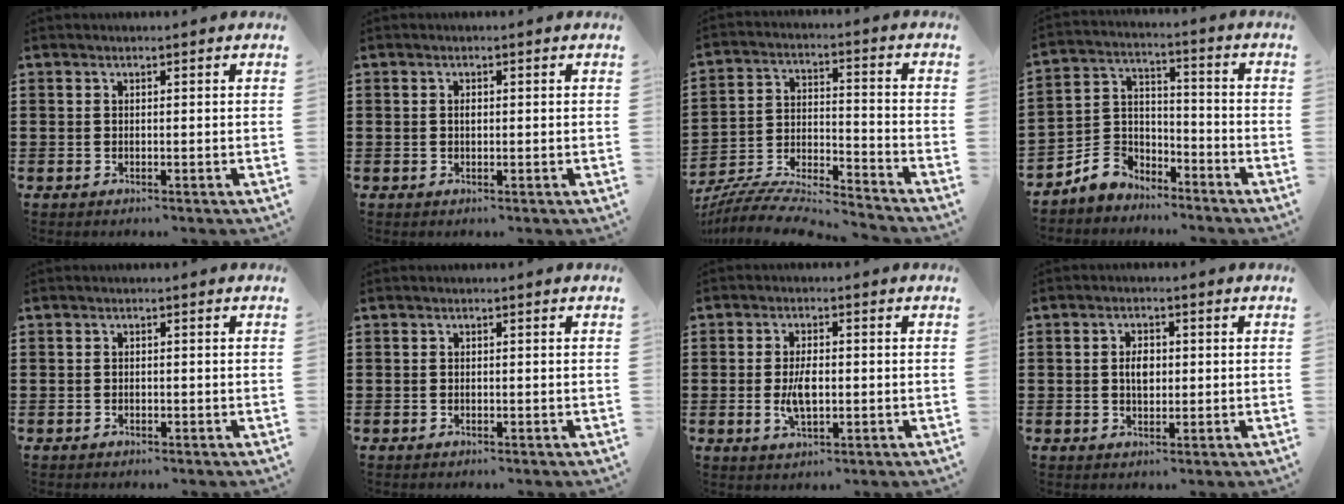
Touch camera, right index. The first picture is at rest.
{"total": 0.8, "force": [0.0, 0.4, 0.7], "torque": [-0.014, 0.000, 0.000]}
{"total": 7.5, "force": [-7.1, 0.8, 2.3], "torque": [-0.045, 0.000, -0.141]}
{"total": 6.0, "force": [-5.0, 3.2, 0.7], "torque": [-0.037, 0.018, -0.105]}
{"total": 0.5, "force": [-0.4, 0.4, 0.1], "torque": [-0.003, 0.001, -0.008]}
{"total": 0.0}
{"total": 4.8, "force": [-0.6, 2.2, 4.2], "torque": [-0.090, -0.001, -0.013]}
{"total": 3.1, "force": [0.1, 1.8, 2.5], "torque": [-0.042, 0.004, 0.000]}